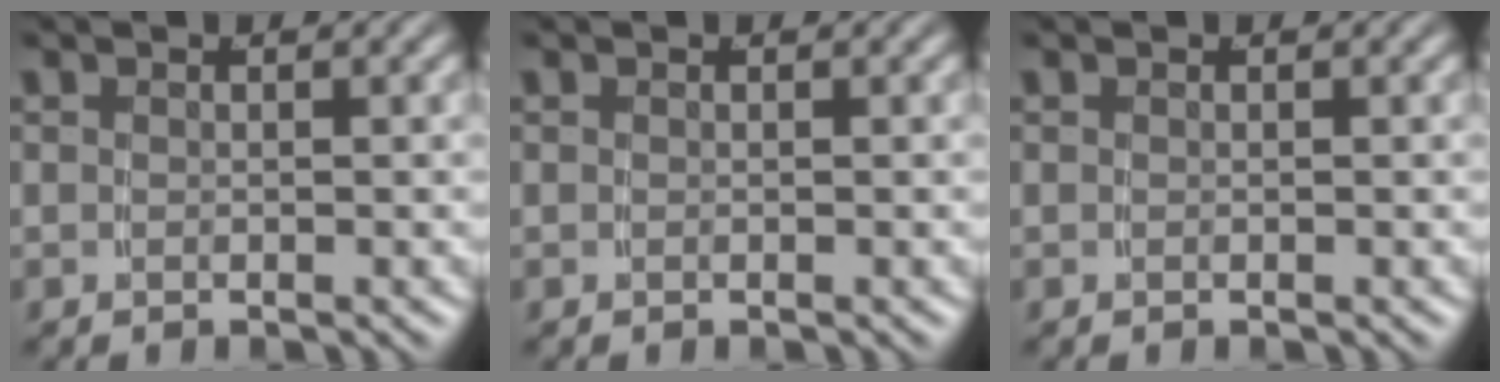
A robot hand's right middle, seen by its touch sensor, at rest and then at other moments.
{"total": 0.0}
{"total": 0.0}